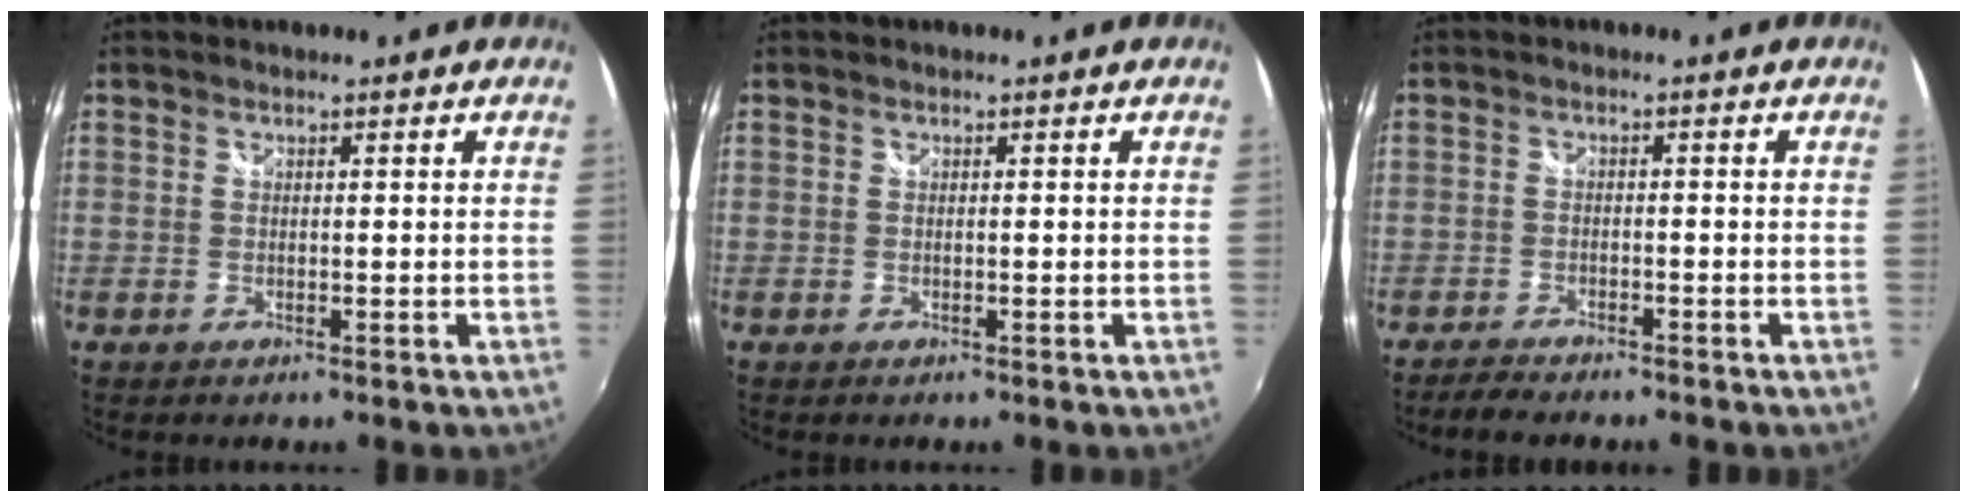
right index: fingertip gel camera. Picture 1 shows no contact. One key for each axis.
{"total": 0.0}
{"total": 4.0, "fx": -3.6, "fy": 1.0, "fz": 1.2, "tx": -0.043, "ty": -0.005, "tz": -0.064}